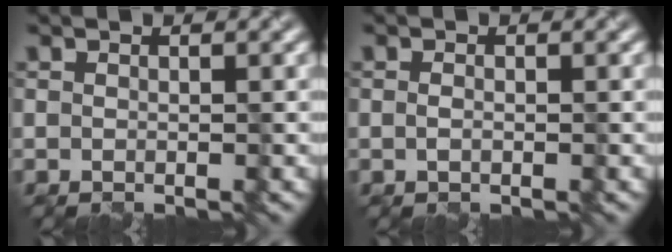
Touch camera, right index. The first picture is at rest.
{"total": 0.7, "force": [-0.1, 0.4, 0.5], "torque": [-0.016, -0.002, 0.003]}